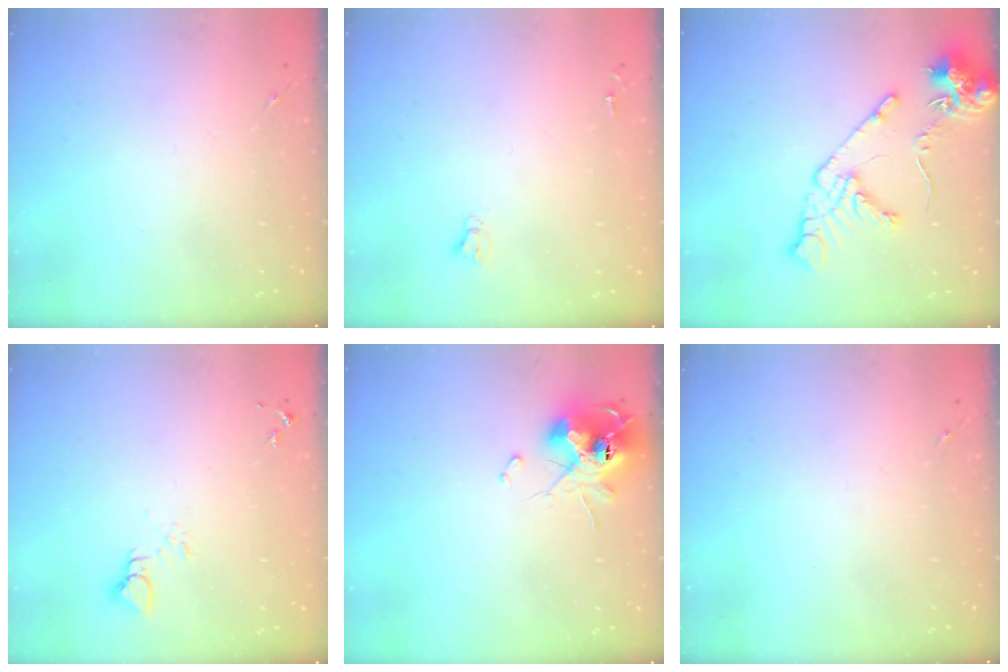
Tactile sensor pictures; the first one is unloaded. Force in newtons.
{"total": 2.5, "press": 2.5, "slide": 0.2}
{"total": 13.0, "press": 12.9, "slide": 1.7}
{"total": 3.2, "press": 3.2, "slide": 0.1}
{"total": 12.8, "press": 12.7, "slide": 1.1}
{"total": 0.0}